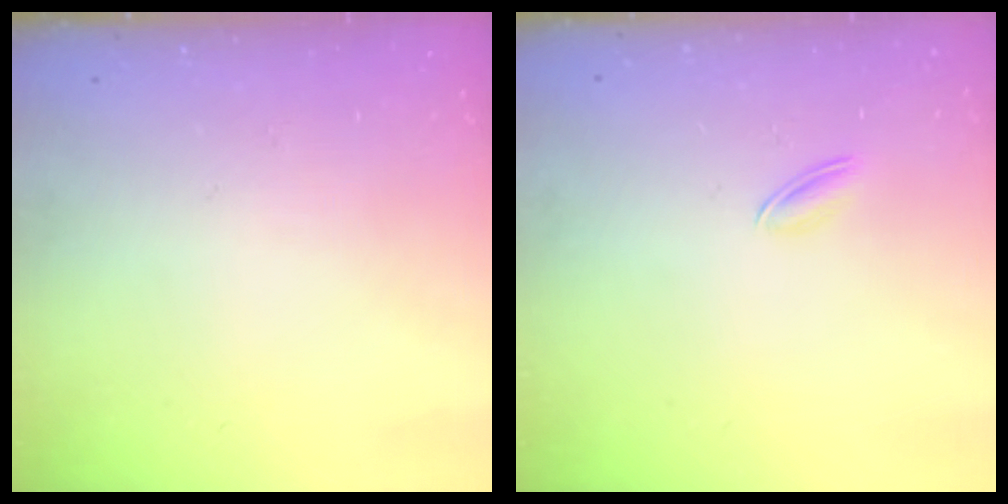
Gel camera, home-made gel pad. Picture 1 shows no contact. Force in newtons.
{"total": 2.5, "press": 2.4, "slide": 0.8}